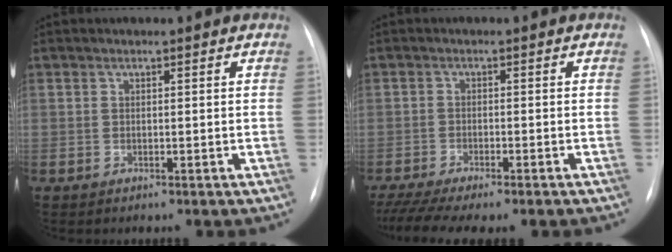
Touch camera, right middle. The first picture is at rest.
{"total": 9.9, "force": [-8.1, 1.2, 5.4], "torque": [-0.084, -0.009, -0.124]}